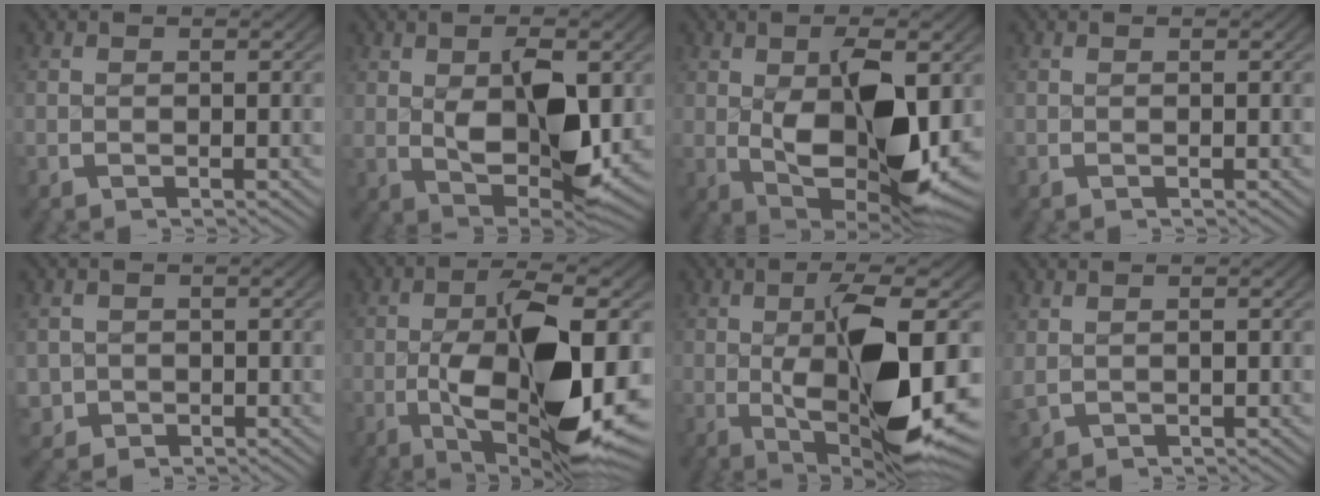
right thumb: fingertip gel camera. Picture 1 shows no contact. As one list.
[{"total": 9.7, "force": [-0.2, 4.8, 8.4], "torque": [-0.148, -0.034, 0.019]}, {"total": 14.0, "force": [-1.3, 7.3, 11.9], "torque": [-0.211, -0.046, 0.008]}, {"total": 0.0}, {"total": 3.0, "force": [-0.9, 2.7, 0.8], "torque": [-0.026, -0.023, -0.004]}, {"total": 15.6, "force": [-2.0, 6.8, 13.9], "torque": [-0.245, -0.031, -0.016]}, {"total": 13.6, "force": [-1.4, 5.4, 12.4], "torque": [-0.215, -0.028, -0.003]}, {"total": 1.2, "force": [0.5, 0.9, 0.7], "torque": [-0.027, -0.001, 0.018]}]